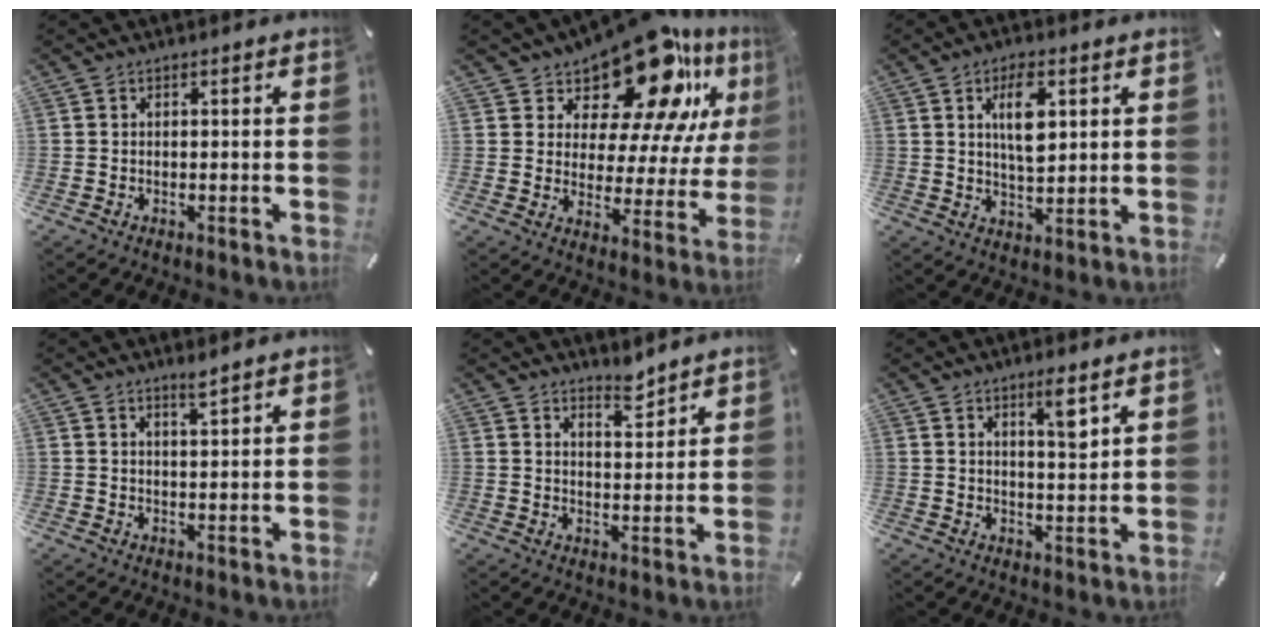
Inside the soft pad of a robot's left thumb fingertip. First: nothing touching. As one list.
[{"total": 18.0, "force": [14.1, 6.9, 8.9], "torque": [-0.148, -0.120, 0.238]}, {"total": 8.6, "force": [3.0, 3.8, 7.1], "torque": [-0.122, -0.009, 0.044]}, {"total": 2.8, "force": [2.4, 0.1, 1.6], "torque": [-0.026, -0.011, 0.041]}, {"total": 5.3, "force": [4.9, 1.6, 1.4], "torque": [0.002, -0.044, 0.083]}, {"total": 5.8, "force": [3.7, 0.9, 4.4], "torque": [-0.064, -0.024, 0.055]}]